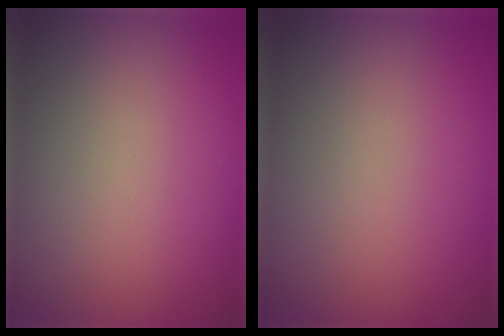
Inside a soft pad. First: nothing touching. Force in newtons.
{"total": 0.0}